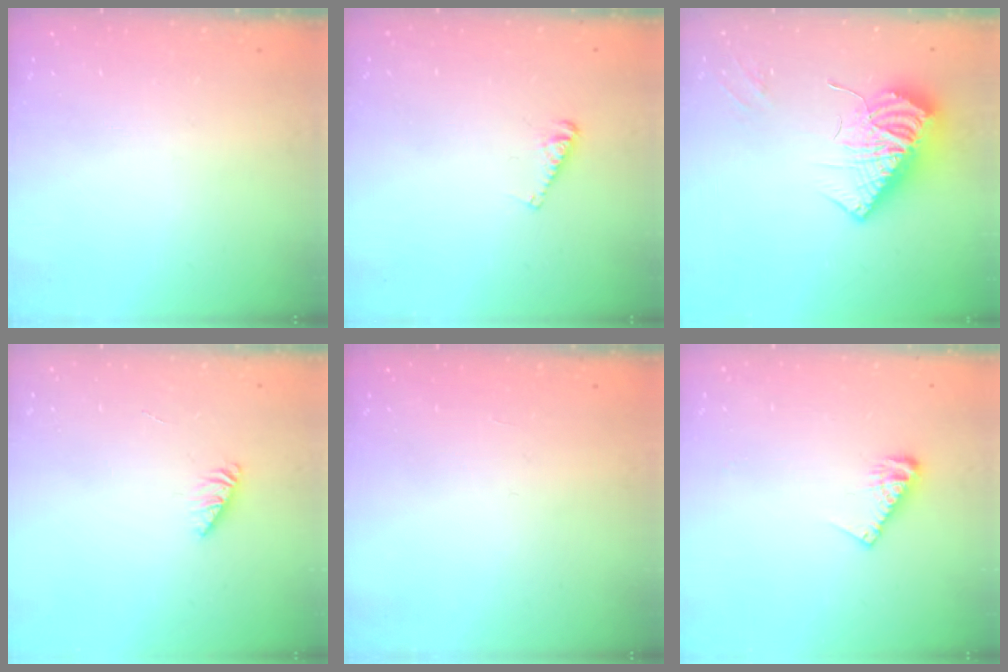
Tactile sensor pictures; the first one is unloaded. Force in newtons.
{"total": 3.9, "press": 3.9, "slide": 0.3}
{"total": 14.0, "press": 13.9, "slide": 1.2}
{"total": 1.8, "press": 1.8, "slide": 0.3}
{"total": 0.0}
{"total": 6.5, "press": 6.4, "slide": 0.4}